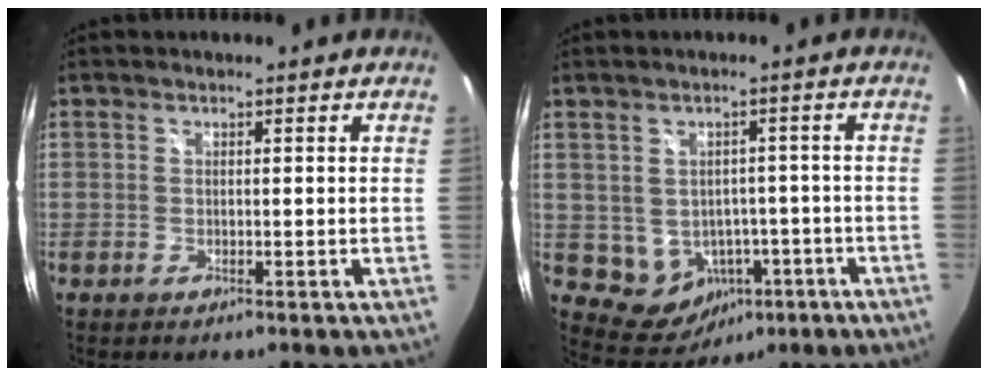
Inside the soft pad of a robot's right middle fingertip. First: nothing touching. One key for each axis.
{"total": 8.9, "fx": -3.0, "fy": 7.6, "fz": 3.5, "tx": -0.085, "ty": 0.002, "tz": -0.018}